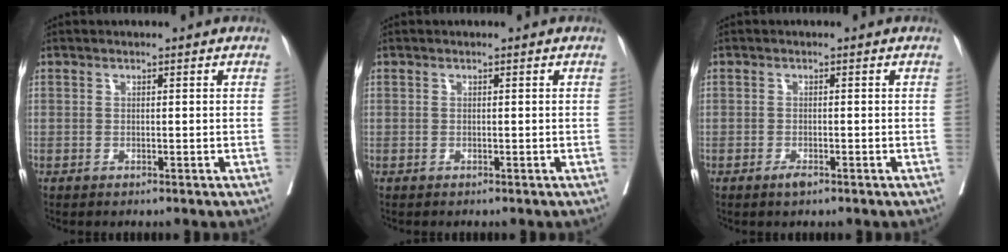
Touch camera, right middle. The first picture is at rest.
{"total": 0.0}
{"total": 1.4, "force": [-0.9, 0.4, 1.0], "torque": [-0.018, -0.001, -0.015]}